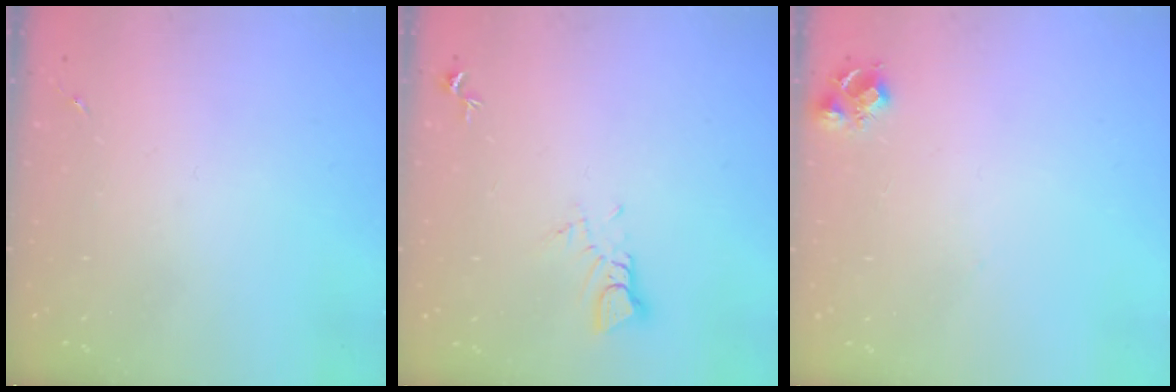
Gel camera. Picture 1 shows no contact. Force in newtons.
{"total": 4.0, "press": 3.9, "slide": 0.3}
{"total": 7.3, "press": 7.2, "slide": 0.8}